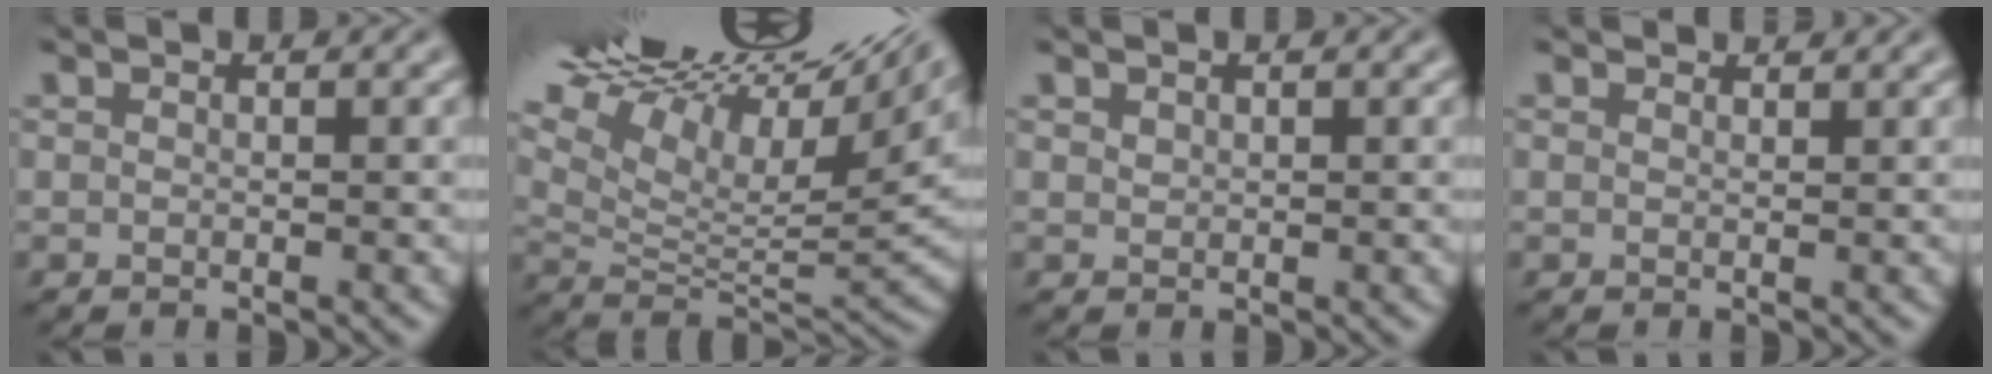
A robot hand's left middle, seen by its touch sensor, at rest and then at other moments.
{"total": 20.4, "force": [12.9, 6.9, 14.2], "torque": [-0.231, 0.071, 0.199]}
{"total": 0.6, "force": [0.4, 0.4, 0.2], "torque": [-0.004, -0.001, 0.011]}
{"total": 1.4, "force": [1.3, 0.3, 0.3], "torque": [-0.010, -0.003, 0.014]}